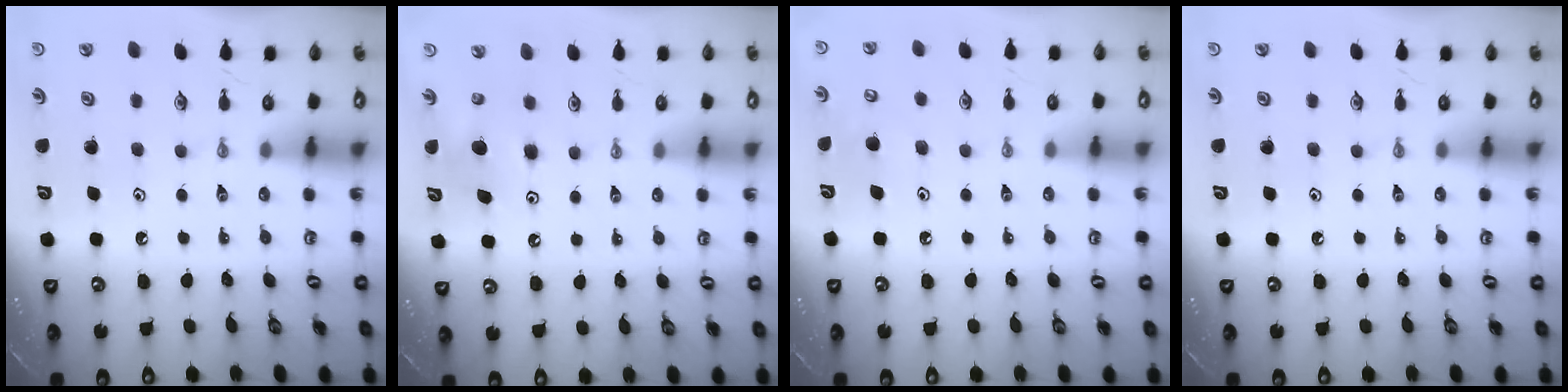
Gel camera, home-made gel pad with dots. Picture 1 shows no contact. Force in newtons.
{"total": 6.9, "press": 6.8, "slide": 1.3}
{"total": 6.4, "press": 6.4, "slide": 0.7}
{"total": 0.0}